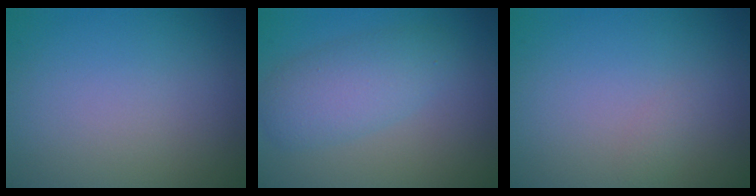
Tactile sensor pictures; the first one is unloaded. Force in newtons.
{"total": 3.8, "press": 3.8, "slide": 0.1}
{"total": 0.6, "press": 0.6, "slide": 0.0}